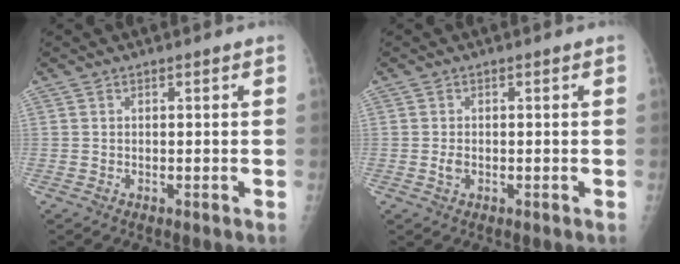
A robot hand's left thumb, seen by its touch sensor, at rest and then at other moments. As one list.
[{"total": 1.5, "force": [-0.3, 1.0, 1.1], "torque": [-0.021, -0.001, -0.005]}]